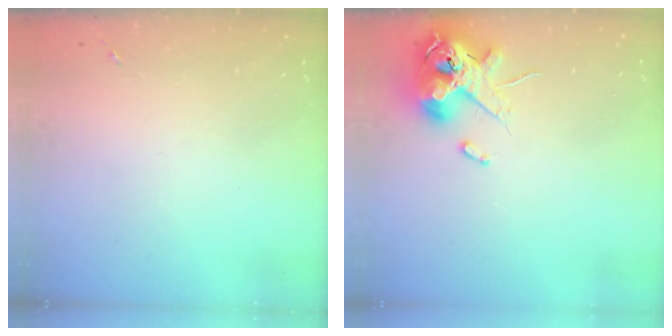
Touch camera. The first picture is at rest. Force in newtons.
{"total": 12.6, "press": 12.4, "slide": 2.1}